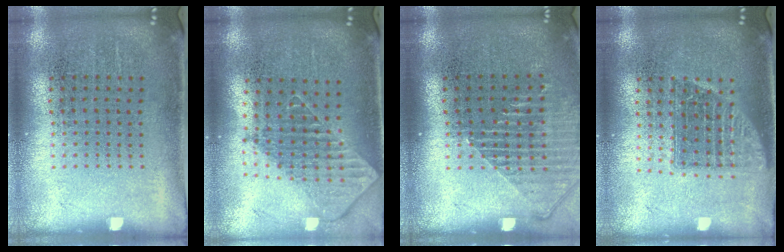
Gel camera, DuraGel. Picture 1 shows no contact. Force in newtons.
{"total": 1.9, "press": 1.5, "slide": 1.3}
{"total": 1.4, "press": 1.3, "slide": 0.5}
{"total": 1.4, "press": 1.1, "slide": 0.8}